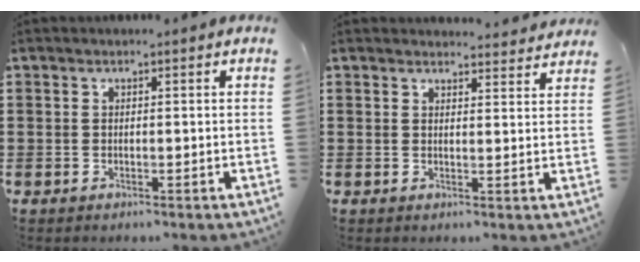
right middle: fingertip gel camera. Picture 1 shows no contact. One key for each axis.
{"total": 2.6, "fx": 2.6, "fy": 0.3, "fz": 0.0, "tx": 0.009, "ty": -0.011, "tz": 0.047}